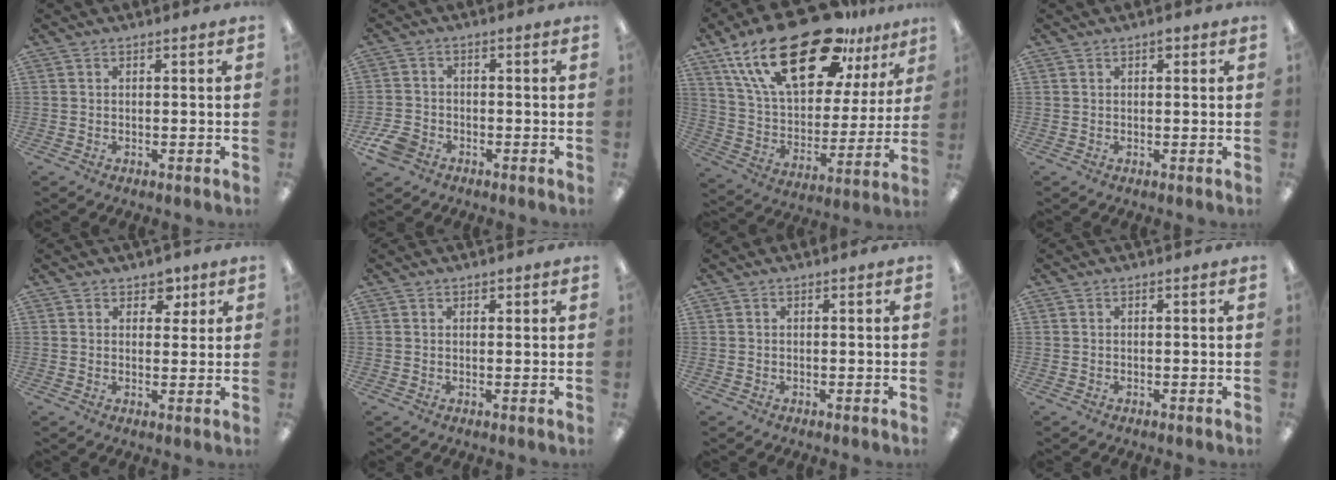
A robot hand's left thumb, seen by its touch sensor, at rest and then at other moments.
{"total": 5.4, "force": [-3.5, 3.6, 2.0], "torque": [-0.043, 0.013, -0.065]}
{"total": 28.5, "force": [17.7, 12.6, 18.5], "torque": [-0.337, -0.097, 0.306]}
{"total": 1.2, "force": [0.5, 0.6, 0.9], "torque": [-0.002, -0.005, 0.005]}
{"total": 4.1, "force": [2.7, 2.8, 1.5], "torque": [0.004, -0.015, 0.042]}
{"total": 0.7, "force": [0.5, 0.5, 0.0], "torque": [0.001, 0.000, 0.009]}
{"total": 0.0}
{"total": 0.0}